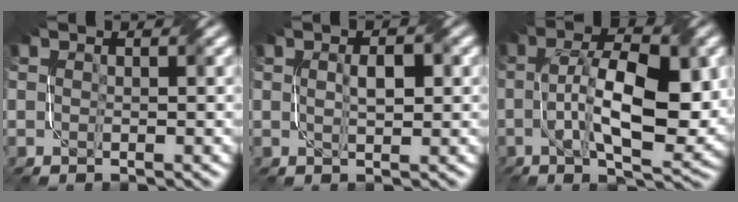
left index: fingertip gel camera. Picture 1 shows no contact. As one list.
[{"total": 2.0, "force": [0.4, 0.7, 1.8], "torque": [-0.027, 0.004, 0.014]}, {"total": 11.5, "force": [-0.1, 4.2, 10.7], "torque": [-0.177, 0.001, 0.007]}]